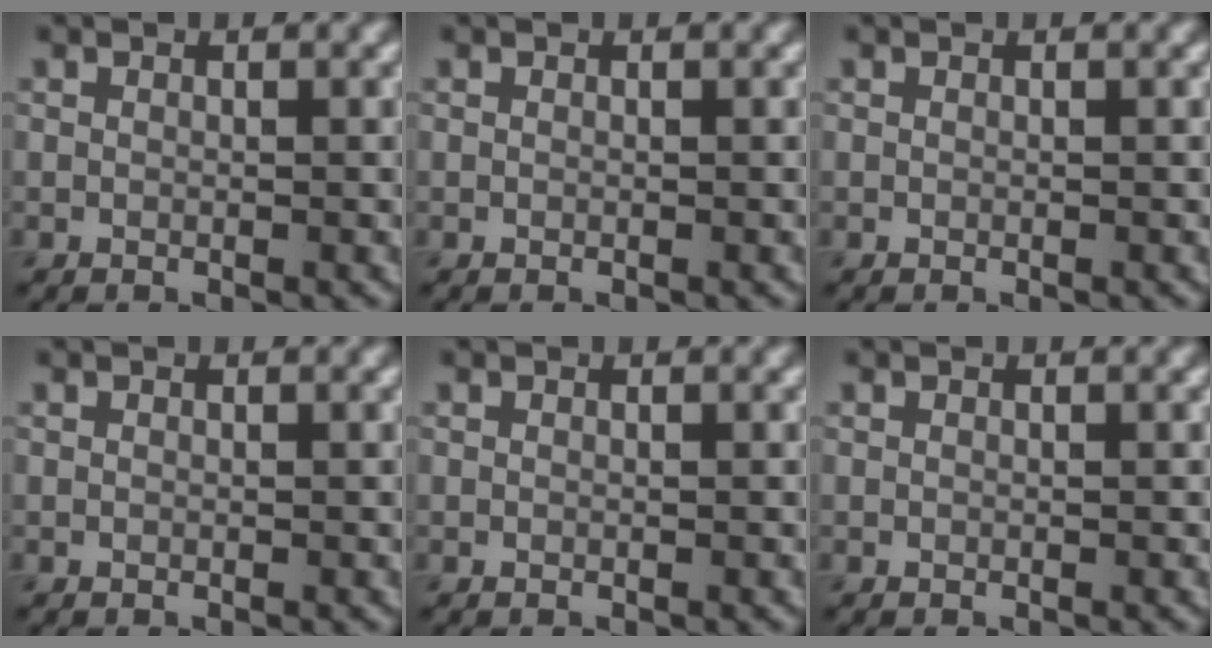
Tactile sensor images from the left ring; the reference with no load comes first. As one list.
[{"total": 0.0}, {"total": 0.0}, {"total": 0.0}, {"total": 0.0}, {"total": 0.0}]